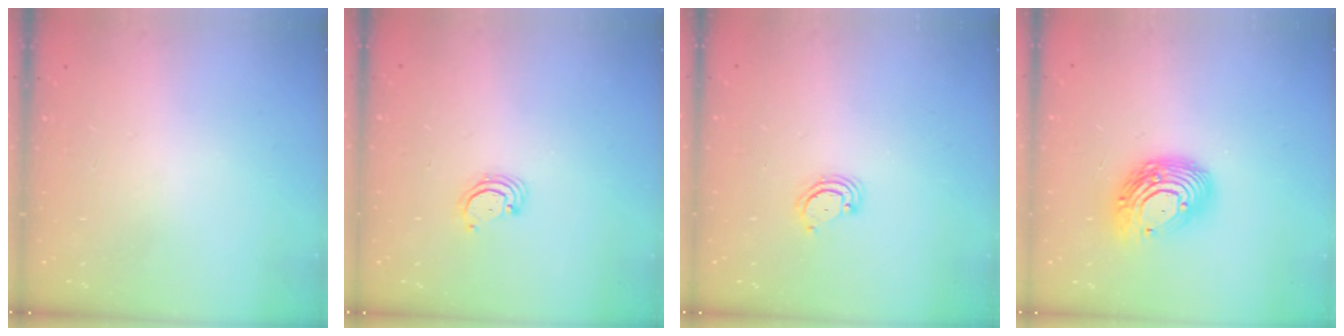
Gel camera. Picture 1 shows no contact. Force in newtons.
{"total": 2.3, "press": 2.3, "slide": 0.2}
{"total": 2.9, "press": 2.9, "slide": 0.3}
{"total": 13.7, "press": 13.7, "slide": 0.9}